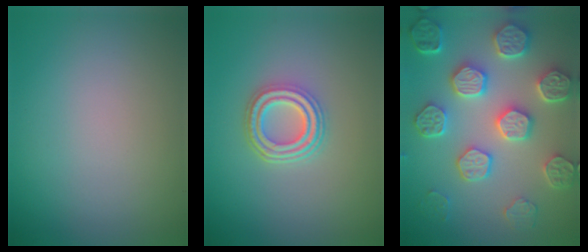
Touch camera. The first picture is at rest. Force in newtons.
{"total": 4.2, "press": 3.2, "slide": 2.8}
{"total": 7.6, "press": 6.3, "slide": 4.3}